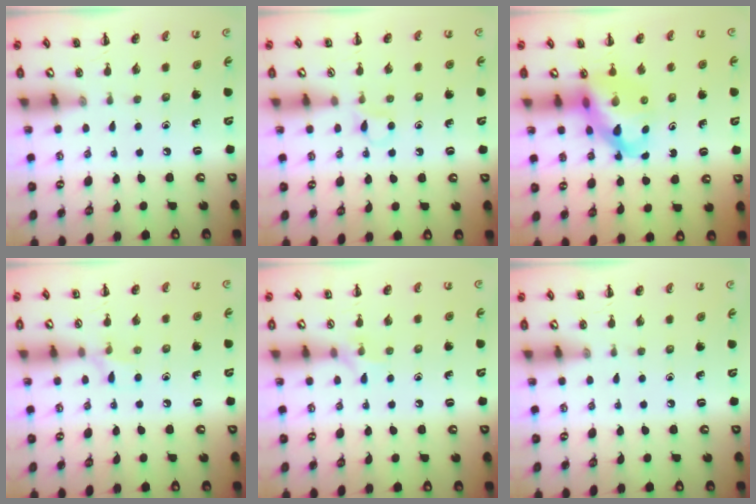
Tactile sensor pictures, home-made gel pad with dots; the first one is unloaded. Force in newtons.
{"total": 3.6, "press": 3.4, "slide": 1.3}
{"total": 12.0, "press": 11.6, "slide": 3.3}
{"total": 5.9, "press": 5.7, "slide": 1.6}
{"total": 4.9, "press": 4.8, "slide": 0.8}
{"total": 0.0}